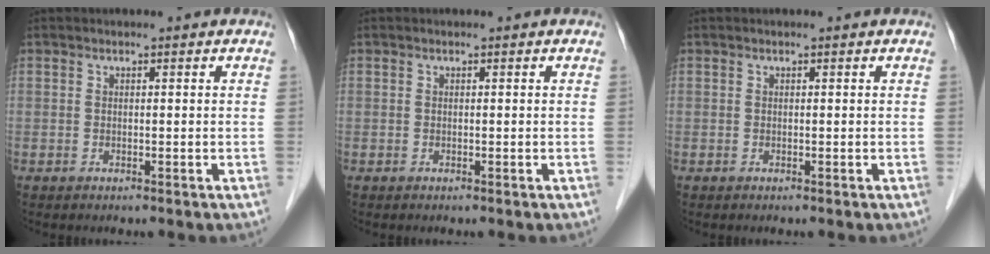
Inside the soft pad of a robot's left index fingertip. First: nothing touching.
{"total": 0.0}
{"total": 0.0}